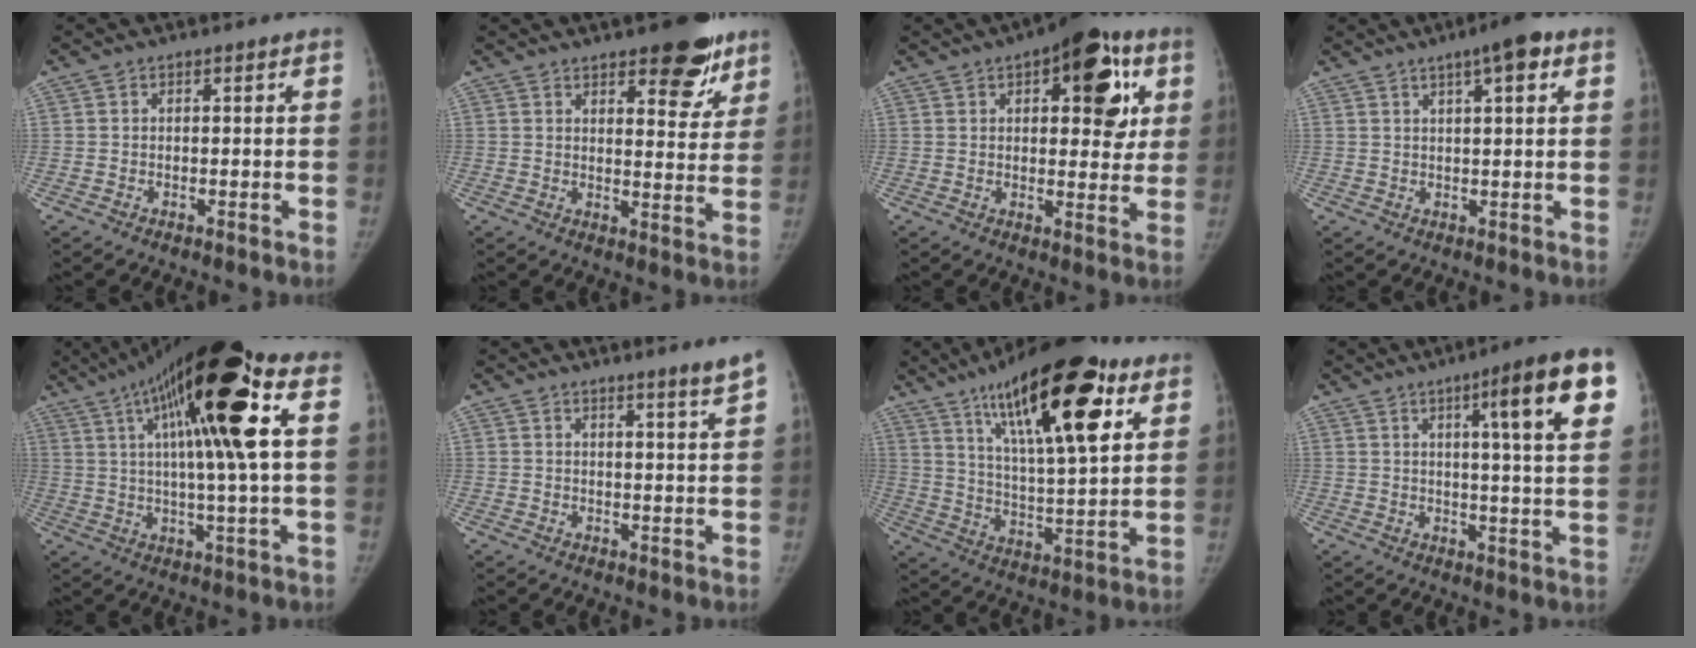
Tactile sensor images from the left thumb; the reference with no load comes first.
{"total": 11.1, "force": [7.3, 4.4, 7.1], "torque": [-0.044, -0.040, 0.095]}
{"total": 15.7, "force": [6.0, 7.4, 12.4], "torque": [-0.098, -0.002, 0.072]}
{"total": 6.2, "force": [3.2, 1.3, 5.1], "torque": [-0.071, 0.000, 0.045]}
{"total": 22.1, "force": [7.2, 3.6, 20.6], "torque": [-0.353, 0.015, 0.107]}
{"total": 3.7, "force": [2.9, -0.7, 2.3], "torque": [-0.023, -0.028, 0.043]}
{"total": 25.2, "force": [12.8, 7.8, 20.3], "torque": [-0.300, -0.031, 0.212]}
{"total": 14.5, "force": [6.4, 1.5, 13.0], "torque": [-0.168, -0.019, 0.083]}